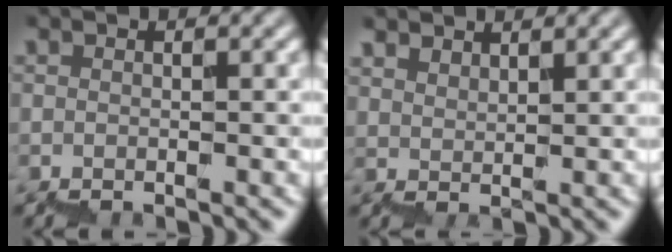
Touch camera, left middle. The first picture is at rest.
{"total": 2.8, "force": [2.8, 0.2, 0.1], "torque": [0.008, 0.009, 0.053]}